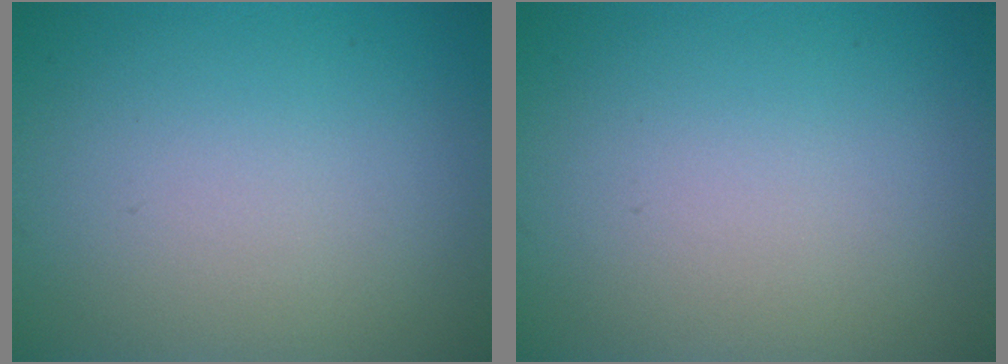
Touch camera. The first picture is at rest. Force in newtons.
{"total": 0.0}